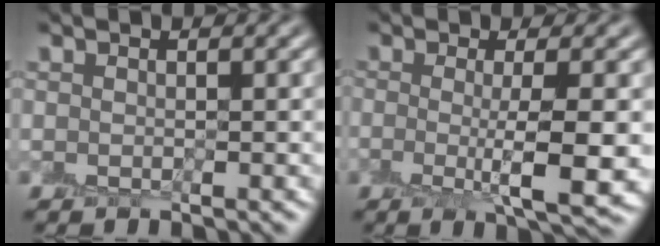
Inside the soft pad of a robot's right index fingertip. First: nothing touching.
{"total": 4.8, "force": [-0.8, 0.9, 4.6], "torque": [-0.073, -0.008, -0.014]}